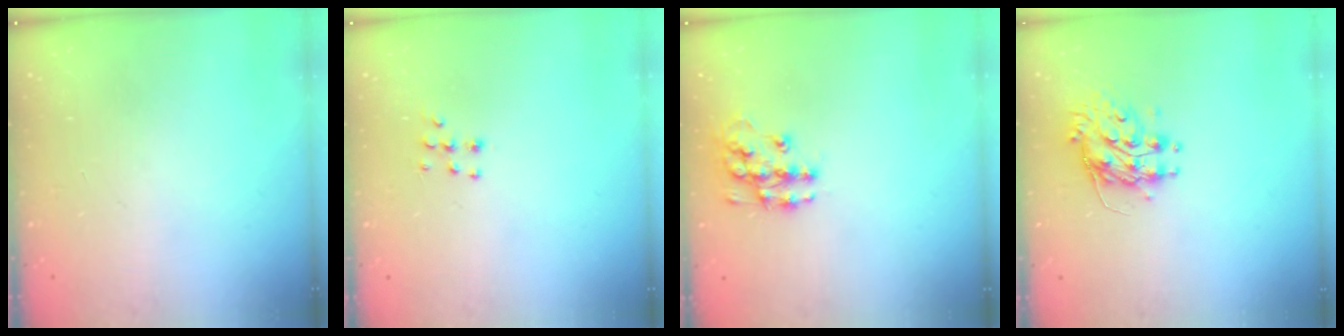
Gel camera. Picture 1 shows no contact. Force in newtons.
{"total": 6.1, "press": 6.0, "slide": 0.7}
{"total": 11.5, "press": 11.5, "slide": 0.5}
{"total": 9.0, "press": 9.0, "slide": 0.5}